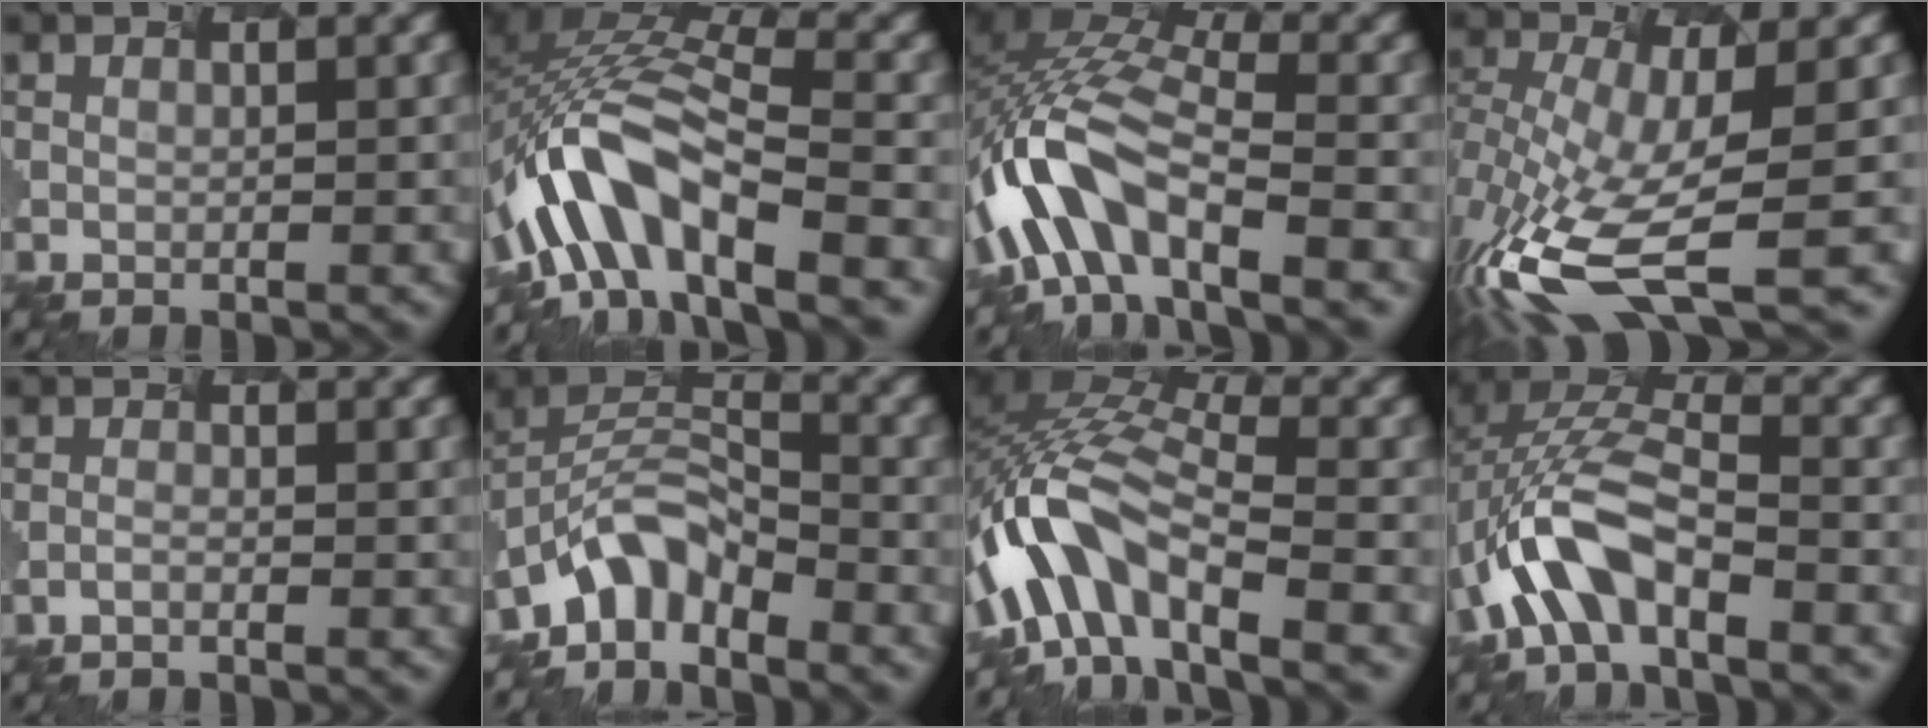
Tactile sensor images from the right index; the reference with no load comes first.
{"total": 10.5, "force": [-6.6, 3.6, 7.4], "torque": [-0.159, 0.000, -0.076]}
{"total": 9.5, "force": [-5.7, 3.3, 6.8], "torque": [-0.158, 0.002, -0.072]}
{"total": 10.8, "force": [-6.6, 2.0, 8.3], "torque": [-0.227, -0.041, -0.069]}
{"total": 1.3, "force": [-1.2, -0.3, 0.0], "torque": [0.000, -0.010, -0.009]}
{"total": 5.5, "force": [-5.4, 1.0, 0.7], "torque": [-0.036, -0.002, -0.074]}
{"total": 10.5, "force": [-6.6, 3.5, 7.4], "torque": [-0.159, 0.005, -0.084]}
{"total": 6.7, "force": [-4.7, 2.2, 4.2], "torque": [-0.121, 0.005, -0.057]}